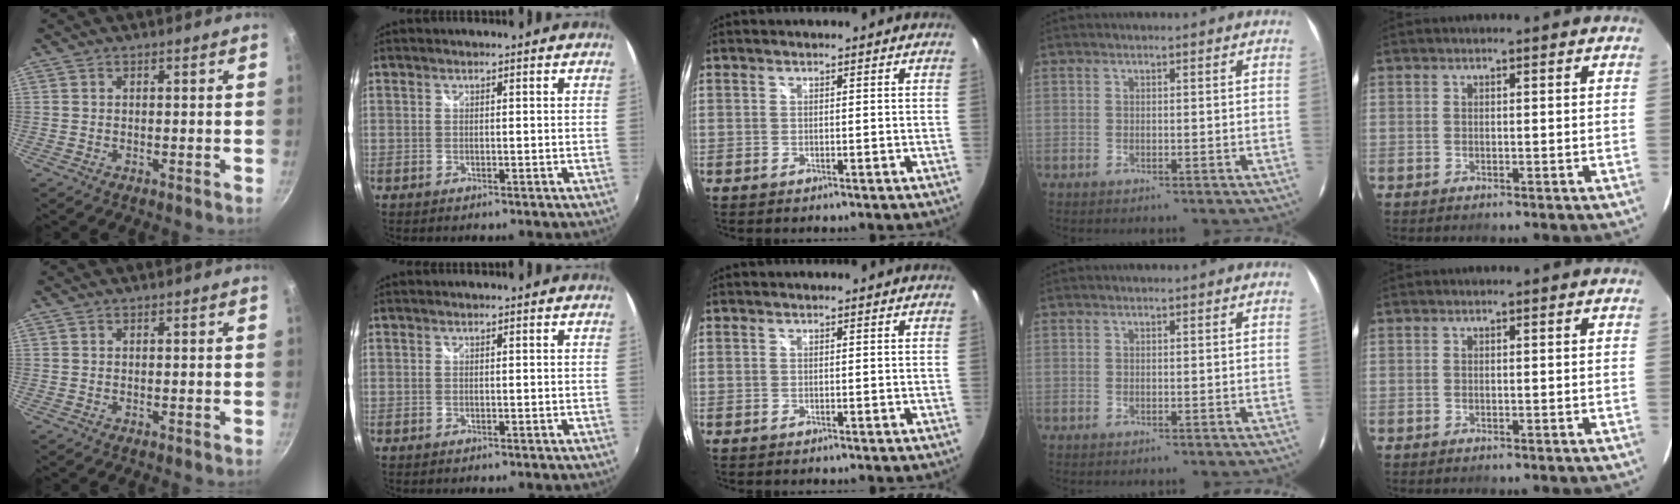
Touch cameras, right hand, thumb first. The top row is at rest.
{}